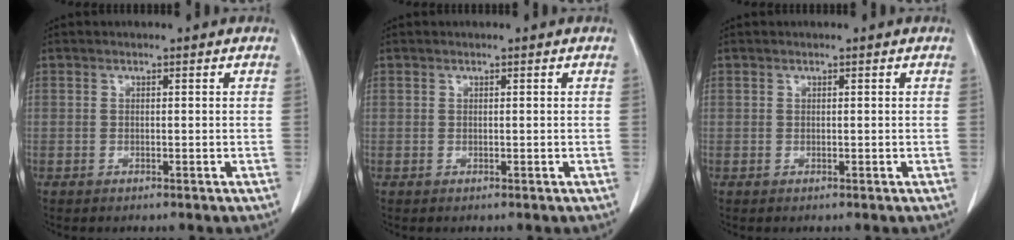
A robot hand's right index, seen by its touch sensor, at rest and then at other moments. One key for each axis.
{"total": 0.0}
{"total": 0.0}